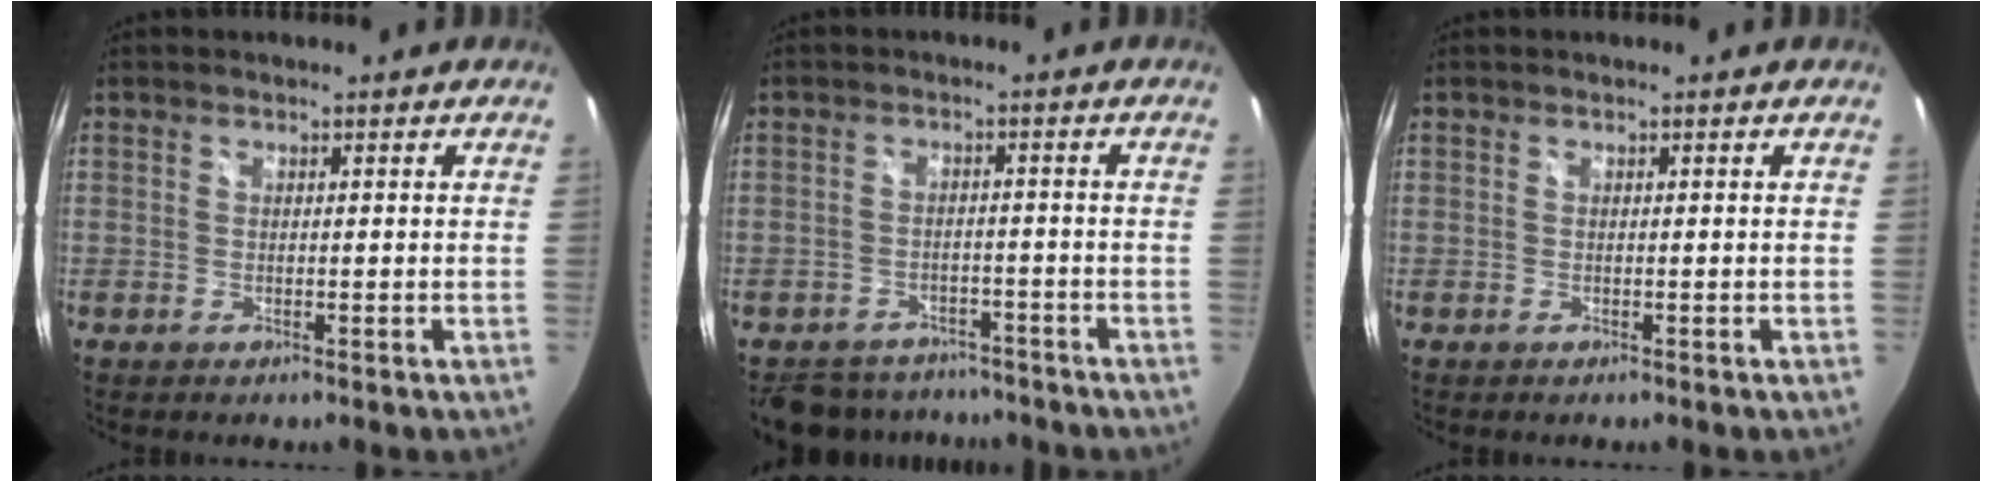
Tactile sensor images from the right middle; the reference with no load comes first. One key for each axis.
{"total": 10.4, "fx": -8.8, "fy": 4.9, "fz": 2.5, "tx": -0.064, "ty": 0.013, "tz": -0.118}
{"total": 0.0}